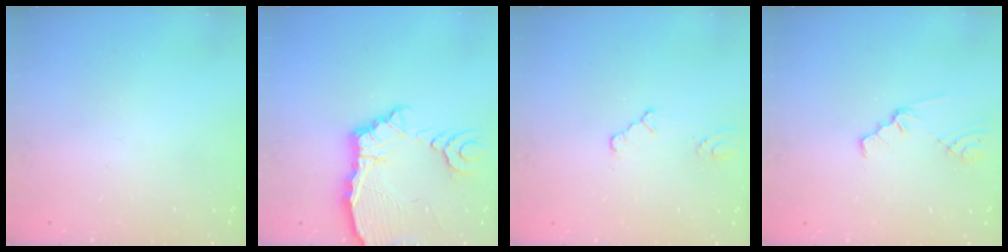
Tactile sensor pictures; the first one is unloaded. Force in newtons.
{"total": 10.9, "press": 10.8, "slide": 1.4}
{"total": 2.6, "press": 2.6, "slide": 0.4}
{"total": 1.5, "press": 1.5, "slide": 0.3}